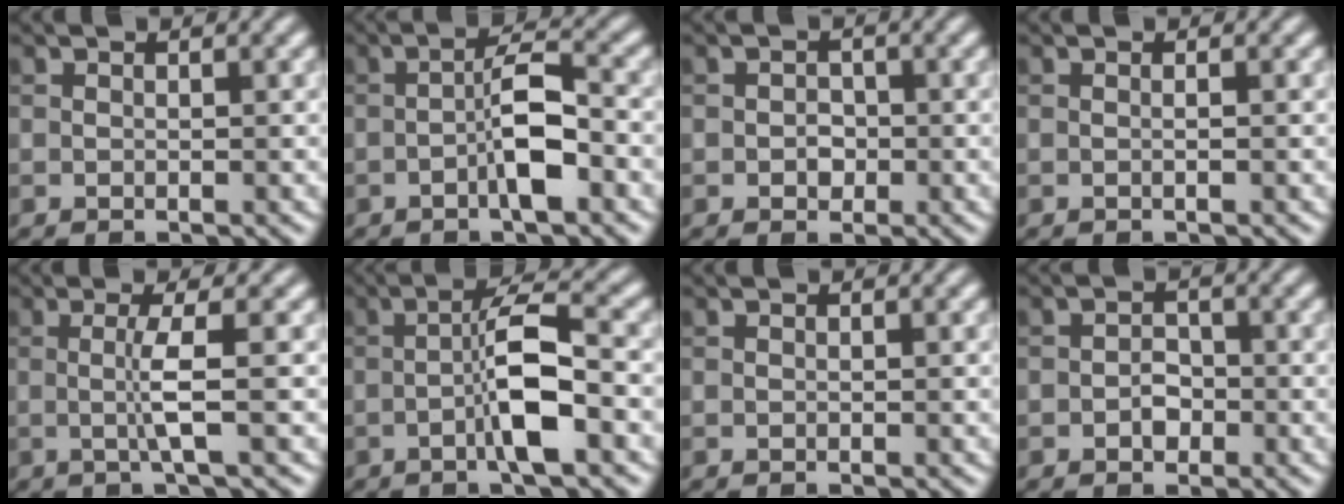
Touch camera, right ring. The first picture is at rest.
{"total": 4.0, "force": [-1.3, 0.9, 3.7], "torque": [-0.066, 0.011, -0.028]}
{"total": 1.4, "force": [-0.4, 1.1, 0.6], "torque": [-0.006, -0.001, -0.008]}
{"total": 0.5, "force": [0.0, 0.1, 0.5], "torque": [-0.006, 0.000, -0.002]}
{"total": 2.8, "force": [0.0, 0.2, 2.8], "torque": [-0.056, -0.005, -0.004]}
{"total": 5.1, "force": [-1.2, 0.8, 4.9], "torque": [-0.087, 0.015, -0.030]}
{"total": 0.0}
{"total": 1.6, "force": [-0.7, 1.2, 0.9], "torque": [-0.010, 0.002, -0.012]}